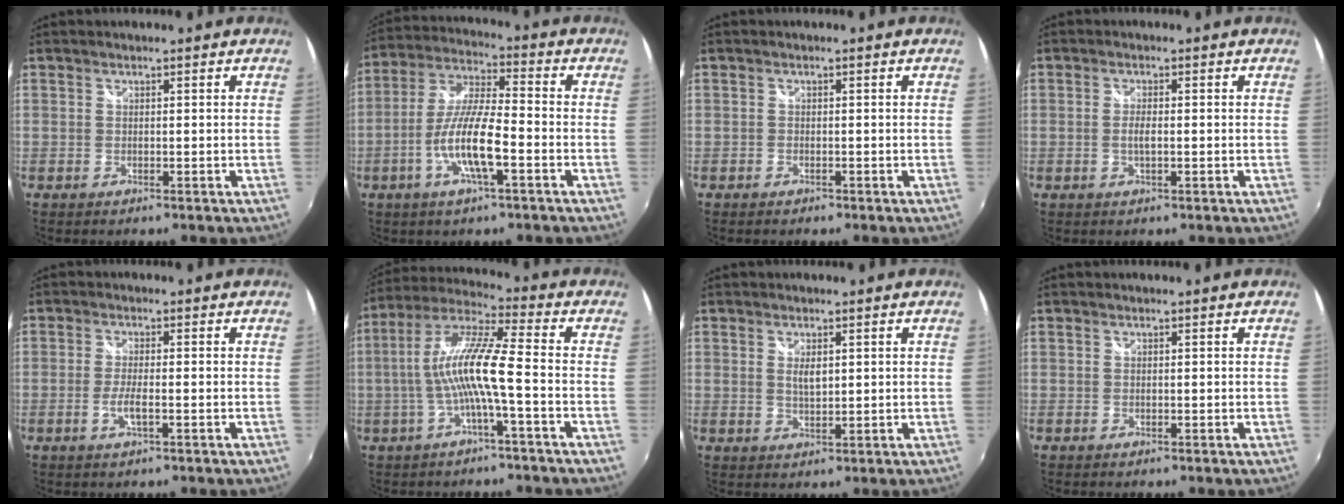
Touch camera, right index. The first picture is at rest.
{"total": 11.4, "force": [-4.3, 2.1, 10.4], "torque": [-0.215, -0.004, -0.081]}
{"total": 1.0, "force": [-0.8, 0.6, 0.1], "torque": [-0.005, 0.000, -0.015]}
{"total": 2.0, "force": [-0.3, 0.5, 1.9], "torque": [-0.038, -0.001, -0.006]}
{"total": 3.1, "force": [-1.1, 0.4, 2.8], "torque": [-0.060, -0.006, -0.022]}
{"total": 11.5, "force": [-2.4, 0.5, 11.2], "torque": [-0.217, 0.010, -0.041]}
{"total": 2.9, "force": [0.8, 1.4, 2.4], "torque": [-0.042, -0.003, 0.014]}
{"total": 0.0}